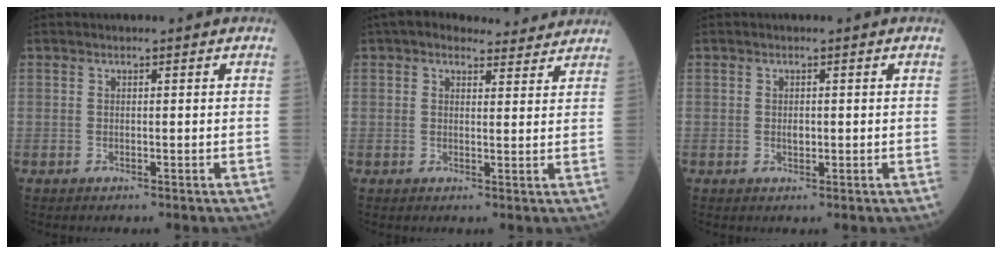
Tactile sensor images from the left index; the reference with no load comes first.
{"total": 8.1, "force": [7.3, 2.7, 2.2], "torque": [-0.024, 0.025, 0.087]}
{"total": 1.1, "force": [0.1, 0.7, 0.8], "torque": [-0.015, 0.000, 0.003]}